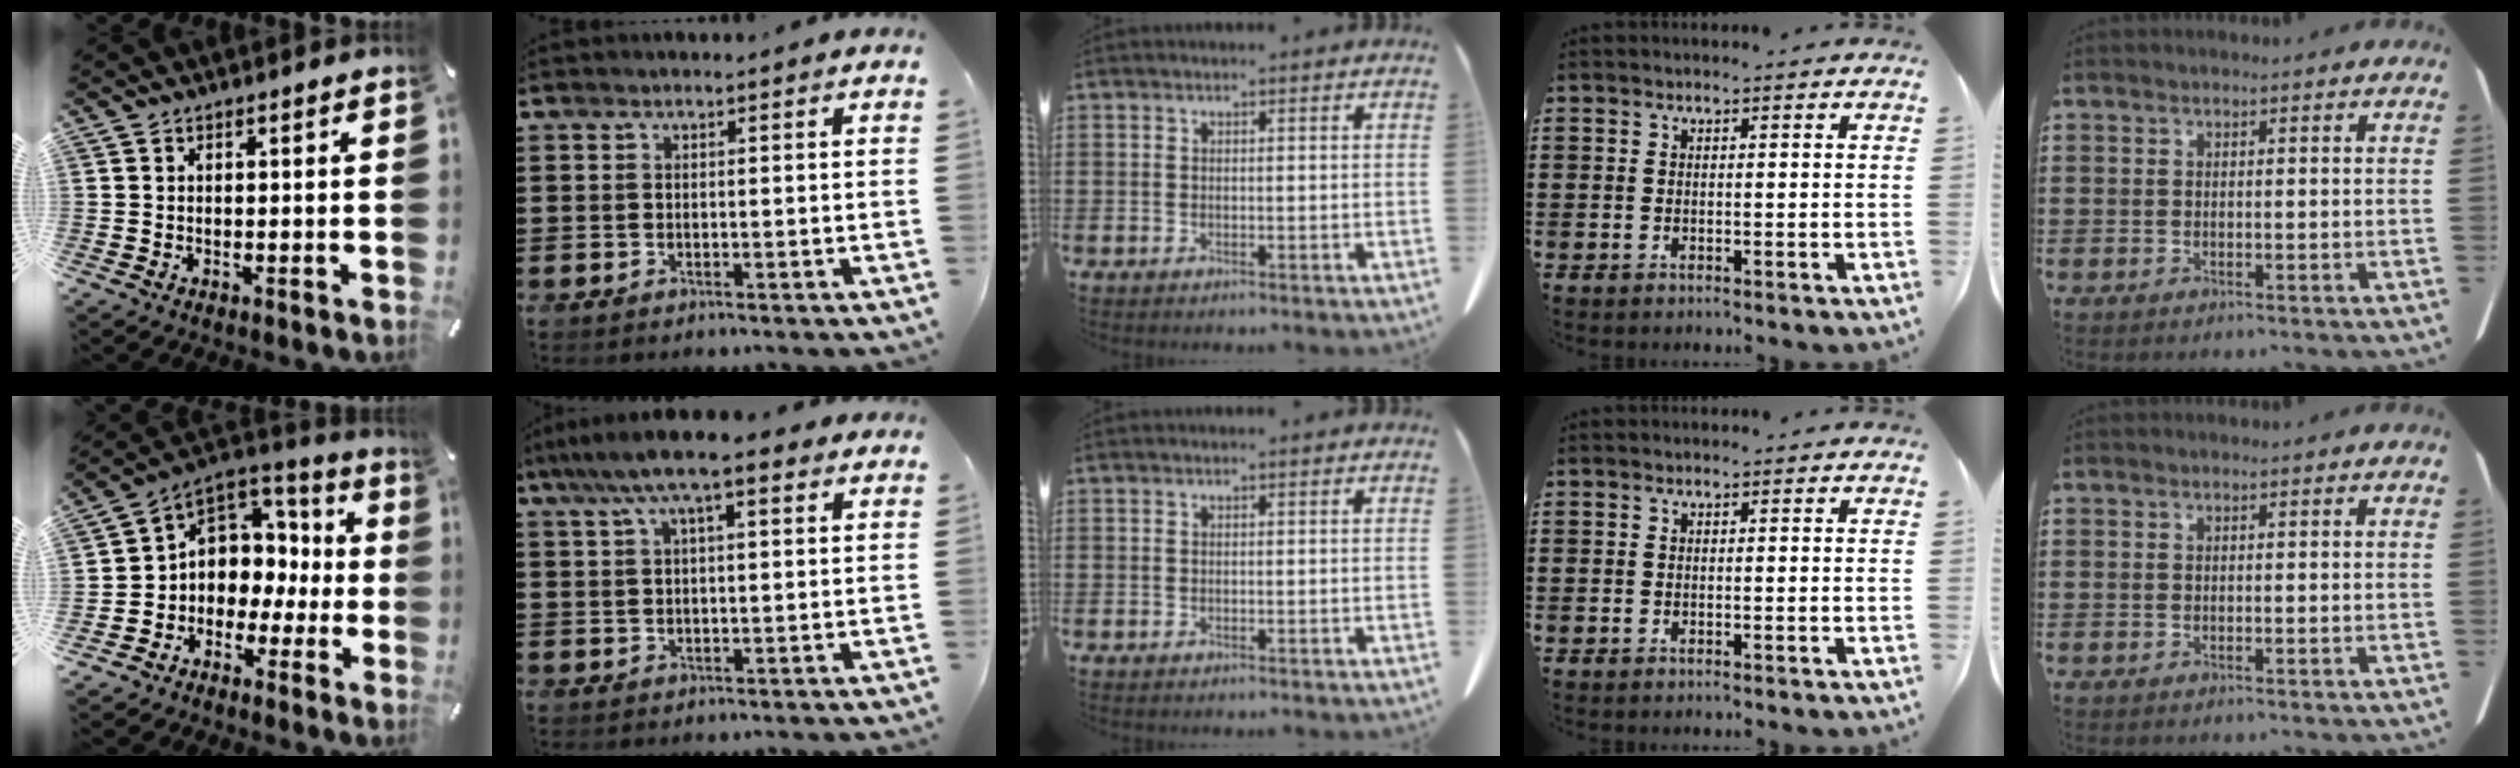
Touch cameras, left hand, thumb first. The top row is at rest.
{"thumb": {"total": 7.5, "force": [0.7, 7.4, 1.4], "torque": [-0.027, -0.016, 0.020]}, "index": {"total": 8.2, "force": [5.2, 2.0, 6.1], "torque": [-0.130, 0.006, 0.091]}}